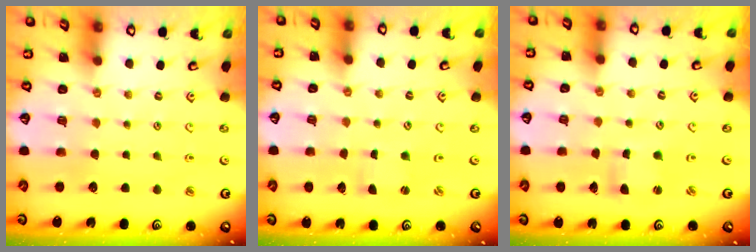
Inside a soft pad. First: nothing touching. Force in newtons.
{"total": 1.0, "press": 1.0, "slide": 0.1}
{"total": 2.9, "press": 2.9, "slide": 0.3}